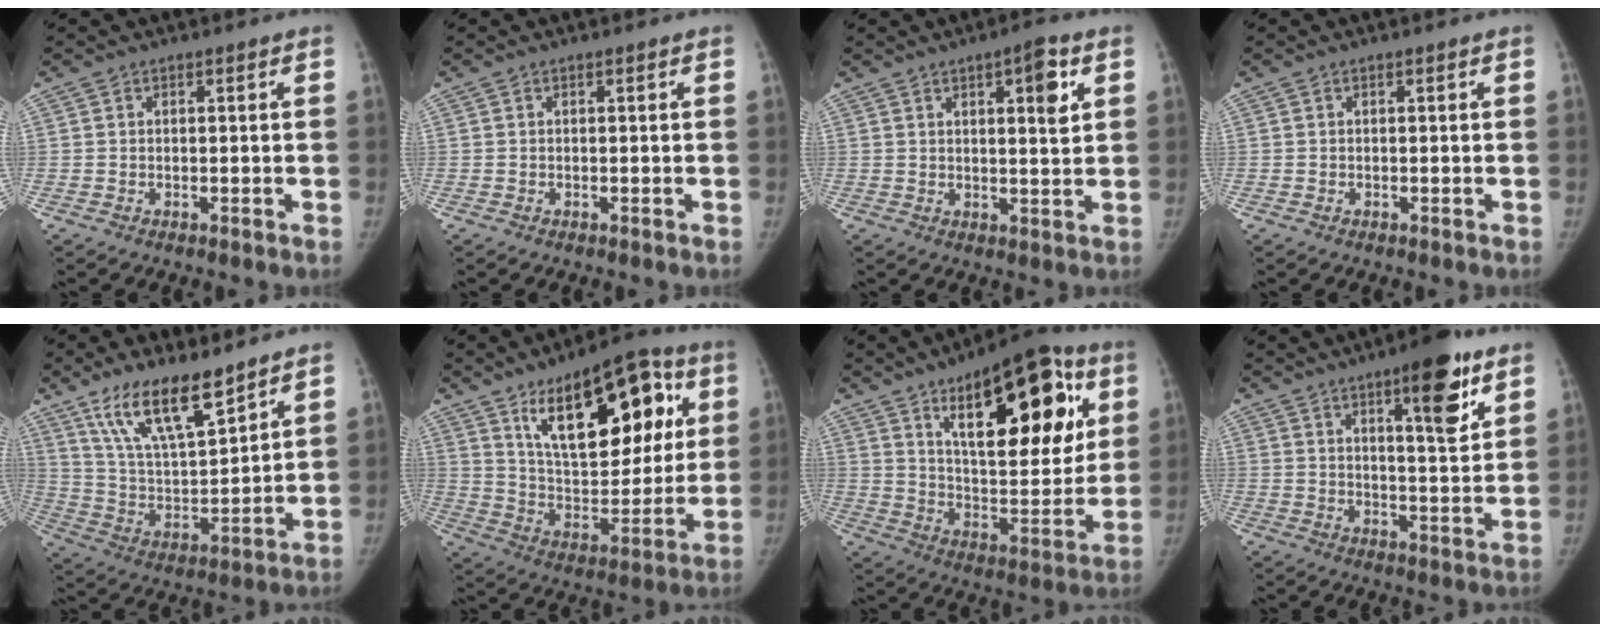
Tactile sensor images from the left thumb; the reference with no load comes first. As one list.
[{"total": 0.0}, {"total": 6.4, "force": [2.7, 1.8, 5.6], "torque": [-0.066, -0.012, 0.035]}, {"total": 0.0}, {"total": 15.2, "force": [10.7, 4.6, 9.8], "torque": [-0.154, -0.061, 0.210]}, {"total": 25.2, "force": [10.3, 12.0, 19.6], "torque": [-0.234, -0.024, 0.166]}, {"total": 26.8, "force": [11.1, 11.2, 21.6], "torque": [-0.263, -0.031, 0.170]}, {"total": 12.2, "force": [6.7, 3.1, 9.7], "torque": [-0.117, -0.036, 0.093]}]